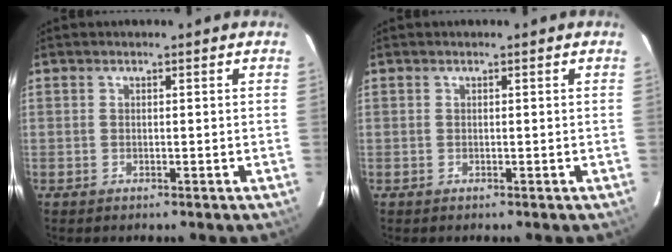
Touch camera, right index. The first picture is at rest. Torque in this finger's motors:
{"motor_torque": [0.00, 0.00, 0.00, 0.00]}